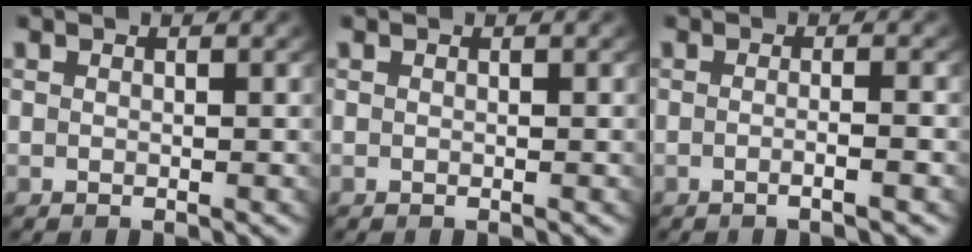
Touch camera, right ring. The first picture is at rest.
{"total": 0.0}
{"total": 1.5, "force": [-0.8, -0.5, 1.2], "torque": [-0.028, -0.005, -0.013]}